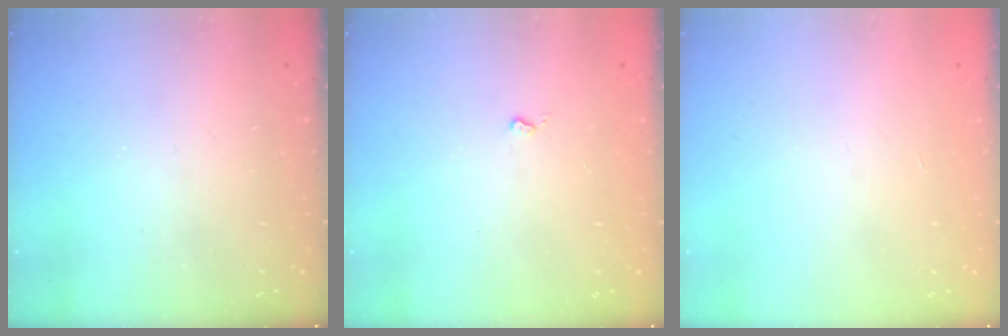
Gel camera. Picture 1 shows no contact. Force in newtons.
{"total": 2.6, "press": 2.6, "slide": 0.4}
{"total": 0.0}